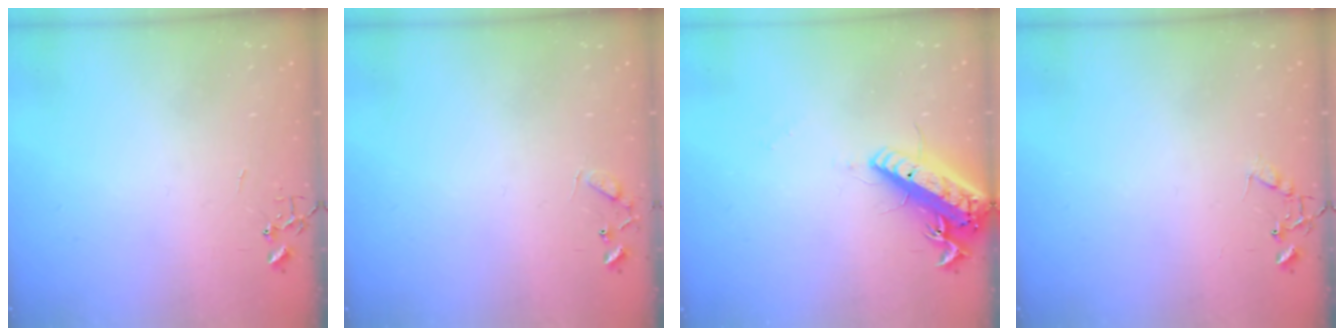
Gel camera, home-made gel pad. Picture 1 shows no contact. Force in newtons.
{"total": 5.6, "press": 5.6, "slide": 0.5}
{"total": 17.2, "press": 16.8, "slide": 3.6}
{"total": 7.5, "press": 7.5, "slide": 0.4}